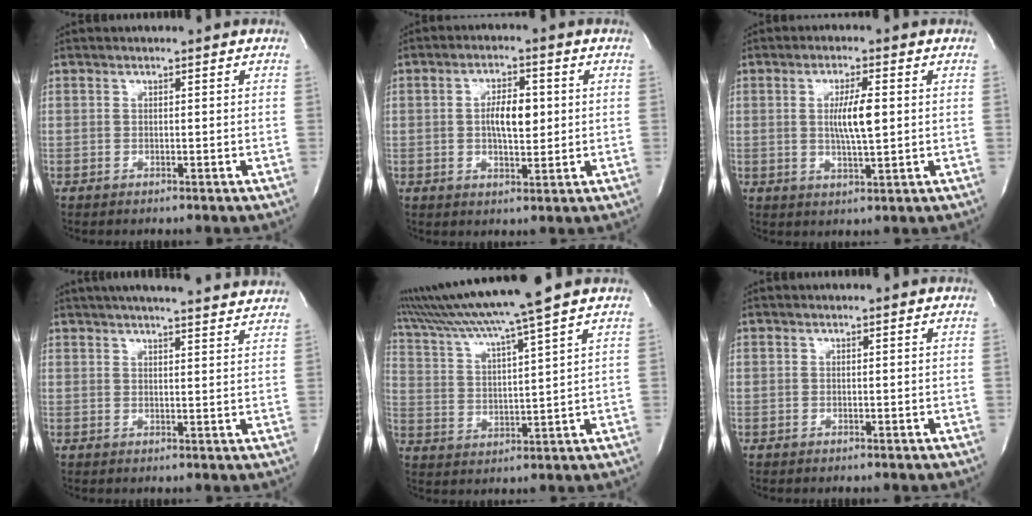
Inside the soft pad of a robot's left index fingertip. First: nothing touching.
{"total": 5.9, "force": [0.4, 2.3, 5.4], "torque": [-0.097, 0.005, 0.009]}
{"total": 5.7, "force": [0.5, 0.7, 5.6], "torque": [-0.104, -0.003, 0.011]}
{"total": 18.4, "force": [16.8, 1.9, 7.4], "torque": [-0.114, 0.020, 0.210]}
{"total": 14.7, "force": [12.2, -2.4, 7.9], "torque": [-0.148, 0.000, 0.203]}
{"total": 0.0}